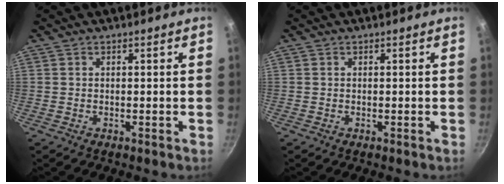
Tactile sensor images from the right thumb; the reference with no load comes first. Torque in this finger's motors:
{"motor_torque": [0.13, 0.13, 0.00, 0.00, 0.00]}